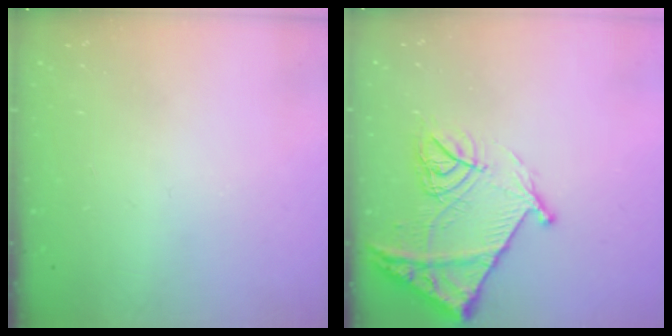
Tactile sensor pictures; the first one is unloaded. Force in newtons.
{"total": 15.9, "press": 15.8, "slide": 1.6}